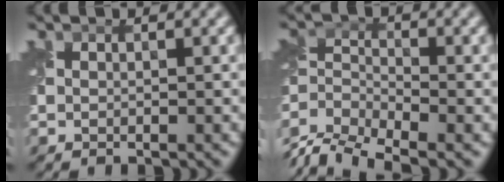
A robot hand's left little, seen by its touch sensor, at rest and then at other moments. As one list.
[{"total": 6.5, "force": [-4.3, 3.0, 3.9], "torque": [-0.071, -0.005, -0.093]}]